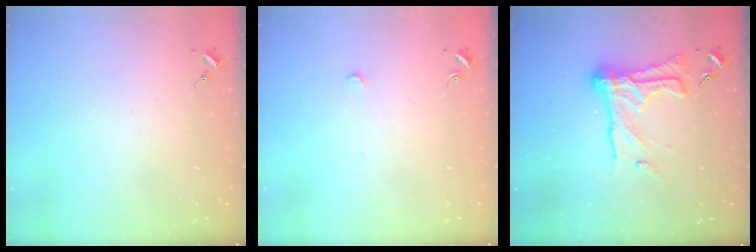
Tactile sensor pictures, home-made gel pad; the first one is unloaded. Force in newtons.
{"total": 2.6, "press": 2.6, "slide": 0.1}
{"total": 19.1, "press": 19.0, "slide": 1.7}